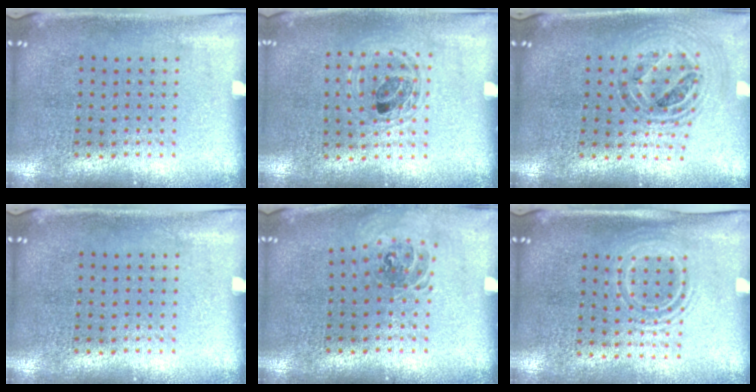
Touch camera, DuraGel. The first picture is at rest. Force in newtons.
{"total": 1.1, "press": 1.0, "slide": 0.3}
{"total": 1.0, "press": 1.0, "slide": 0.1}
{"total": 0.0}
{"total": 0.9, "press": 0.8, "slide": 0.3}
{"total": 1.4, "press": 1.2, "slide": 0.7}